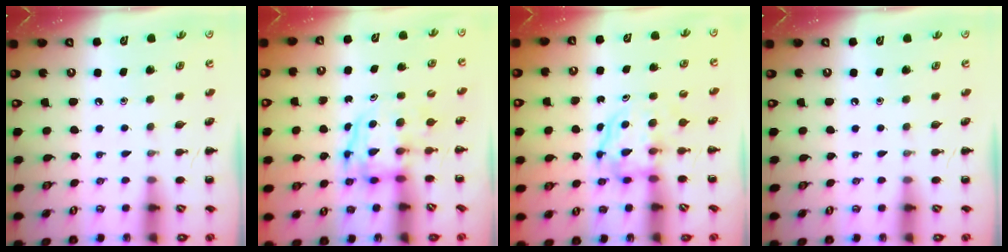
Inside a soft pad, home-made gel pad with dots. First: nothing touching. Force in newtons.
{"total": 3.9, "press": 3.9, "slide": 0.7}
{"total": 3.7, "press": 3.7, "slide": 0.2}
{"total": 0.0}